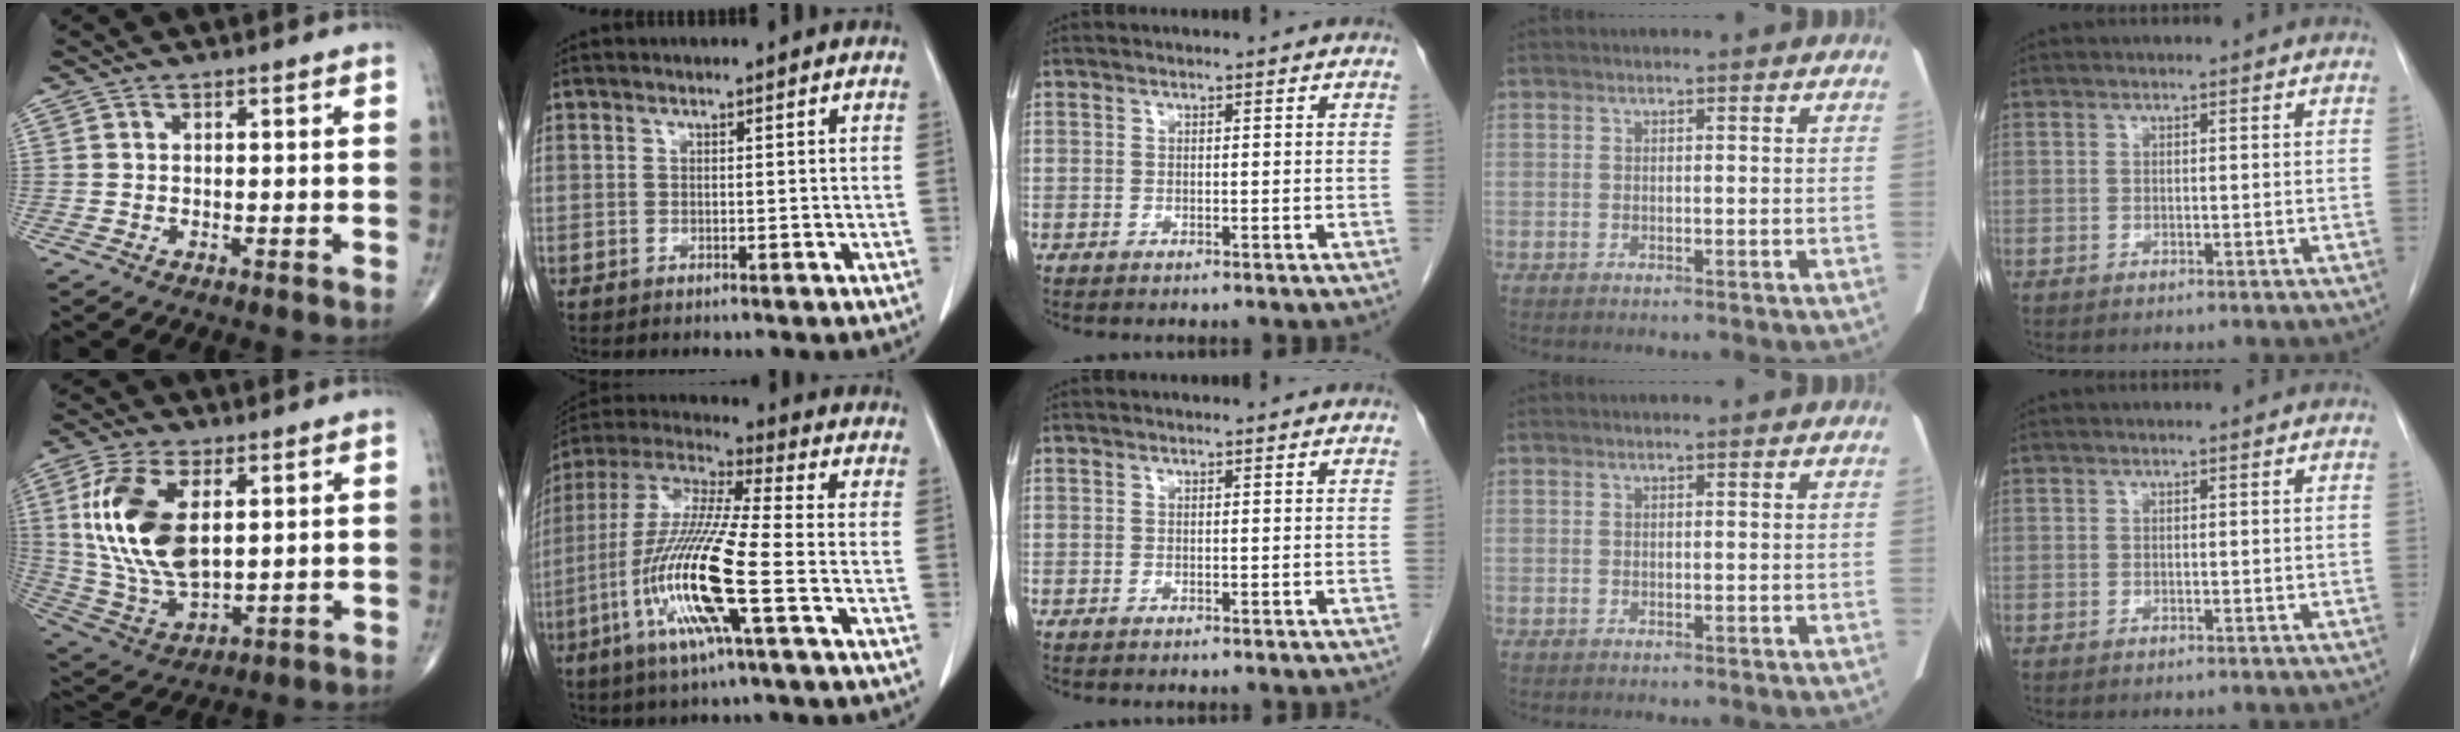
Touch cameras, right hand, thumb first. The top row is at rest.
{"thumb": {"total": 18.1, "force": [4.1, 9.5, 14.8], "torque": [-0.298, -0.017, 0.087]}, "index": {"total": 16.2, "force": [-5.2, 0.5, 15.4], "torque": [-0.322, -0.014, -0.108]}}